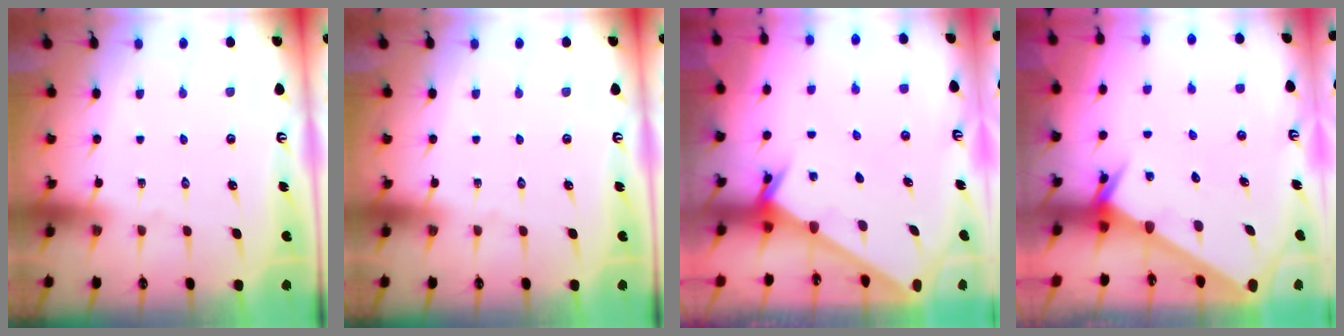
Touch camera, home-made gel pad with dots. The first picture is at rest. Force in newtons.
{"total": 0.0}
{"total": 2.3, "press": 2.3, "slide": 0.2}
{"total": 2.5, "press": 2.5, "slide": 0.1}